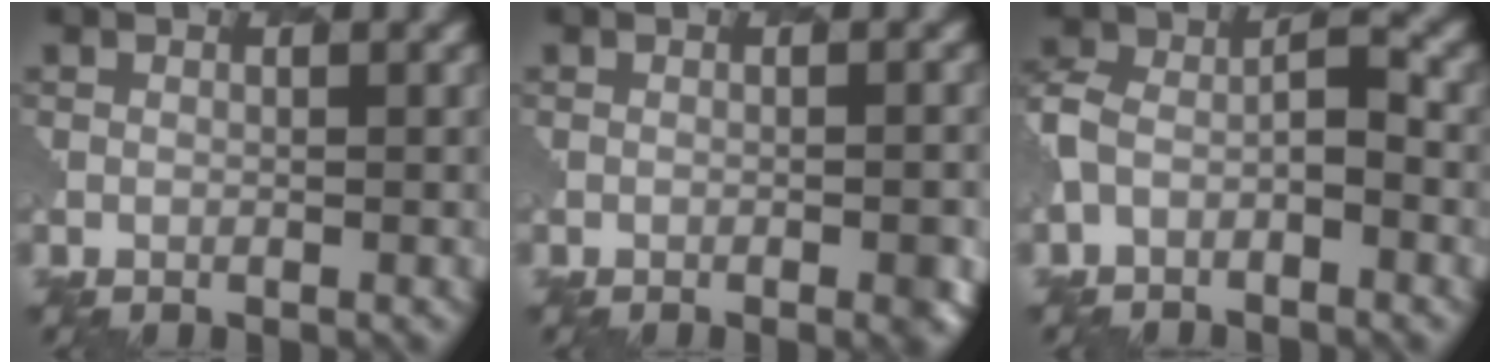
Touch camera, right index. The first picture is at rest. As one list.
[{"total": 2.3, "force": [-0.7, 0.8, 2.1], "torque": [-0.015, 0.005, -0.006]}, {"total": 3.9, "force": [-1.3, 2.4, 2.8], "torque": [-0.058, 0.009, -0.034]}]